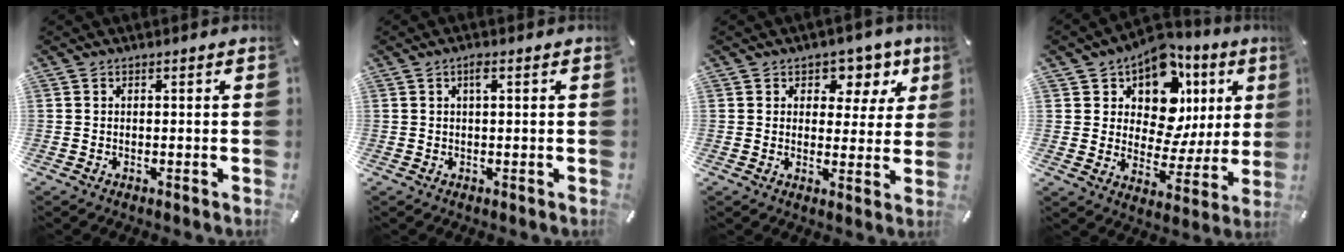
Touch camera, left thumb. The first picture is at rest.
{"total": 1.9, "force": [0.6, 0.5, 1.8], "torque": [-0.036, 0.005, 0.009]}
{"total": 7.4, "force": [4.0, 5.4, 3.3], "torque": [-0.026, -0.033, 0.062]}
{"total": 12.7, "force": [6.8, 8.5, 6.4], "torque": [-0.100, -0.062, 0.117]}